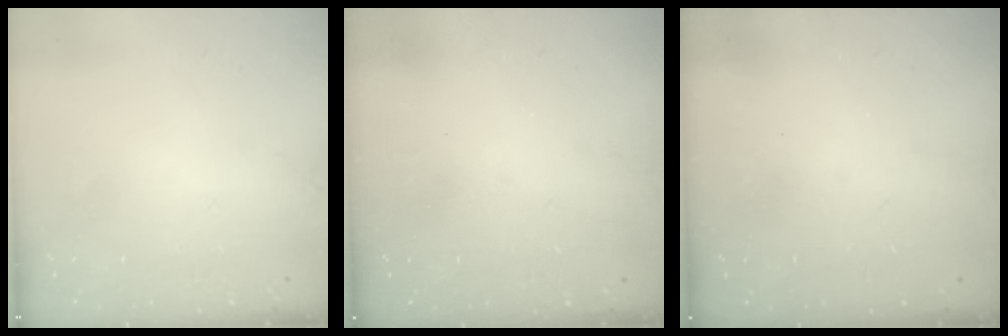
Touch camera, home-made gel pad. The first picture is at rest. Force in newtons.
{"total": 3.3, "press": 3.3, "slide": 0.3}
{"total": 3.3, "press": 3.3, "slide": 0.1}